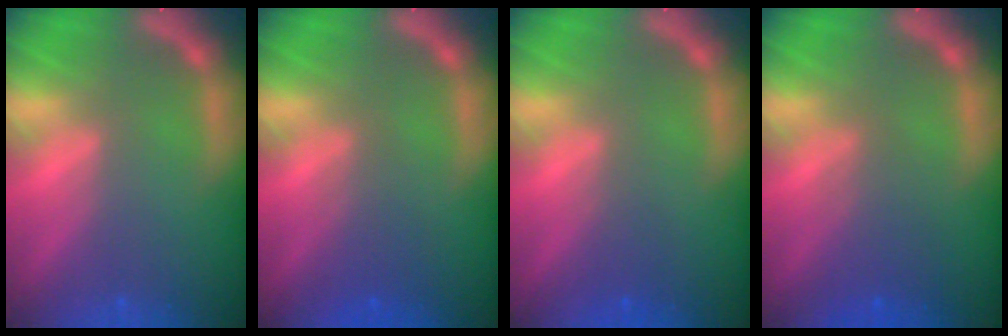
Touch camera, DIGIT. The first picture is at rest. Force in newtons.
{"total": 2.5}
{"total": 1.4}
{"total": 3.1}